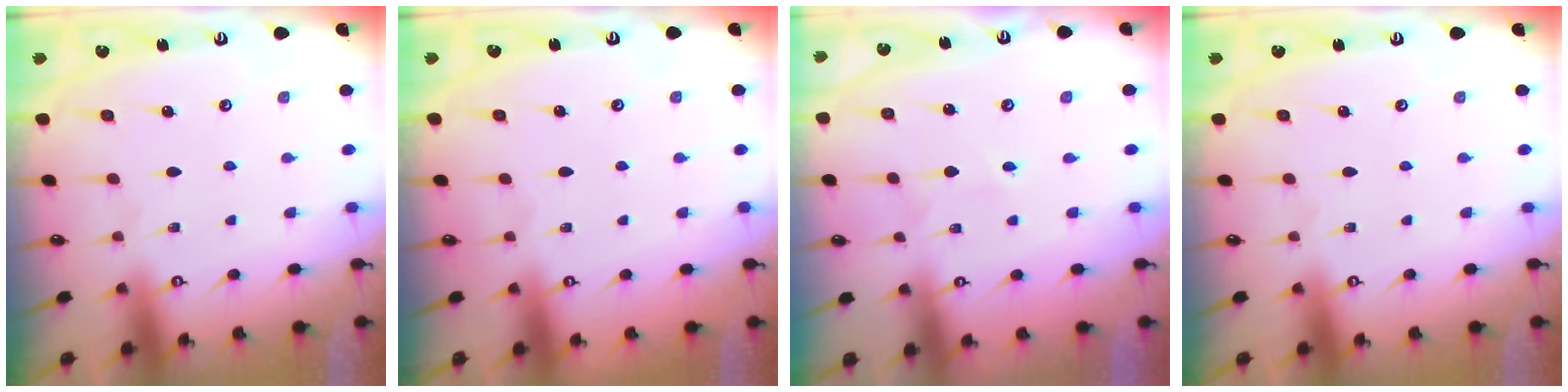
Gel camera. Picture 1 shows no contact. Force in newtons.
{"total": 0.0}
{"total": 2.1, "press": 2.1, "slide": 0.2}
{"total": 0.0}